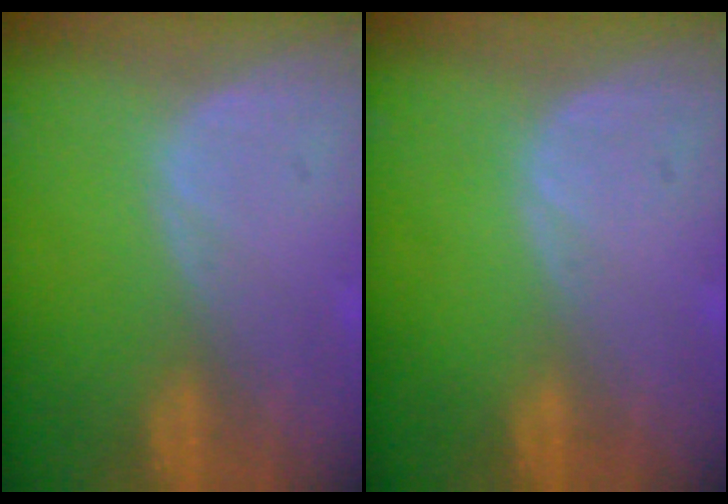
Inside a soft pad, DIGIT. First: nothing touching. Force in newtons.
{"total": 0.0}